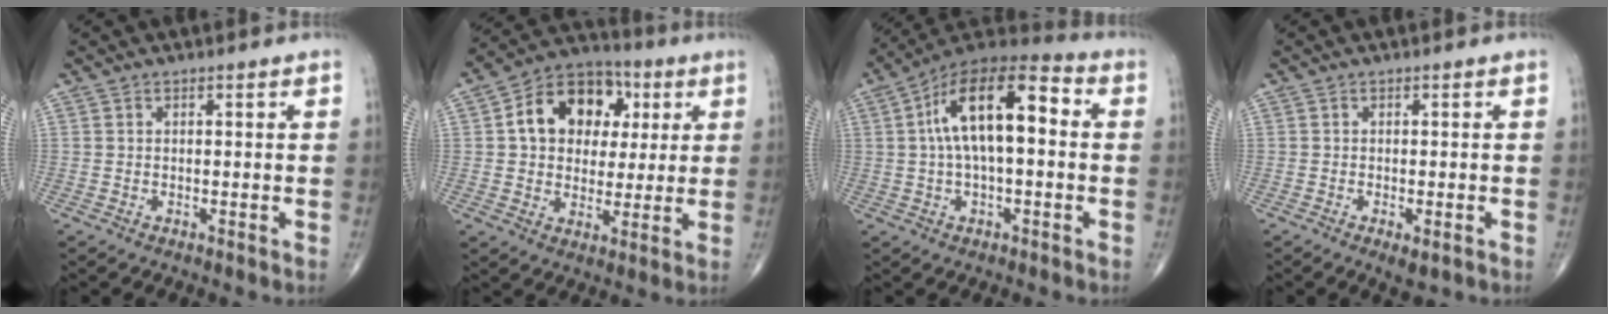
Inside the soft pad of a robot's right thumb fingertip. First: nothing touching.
{"total": 15.0, "force": [3.5, 11.5, 9.1], "torque": [-0.107, 0.009, 0.049]}
{"total": 16.7, "force": [2.1, 7.4, 14.8], "torque": [-0.250, 0.044, 0.027]}
{"total": 2.4, "force": [-1.1, 0.8, 2.0], "torque": [-0.032, -0.001, -0.013]}